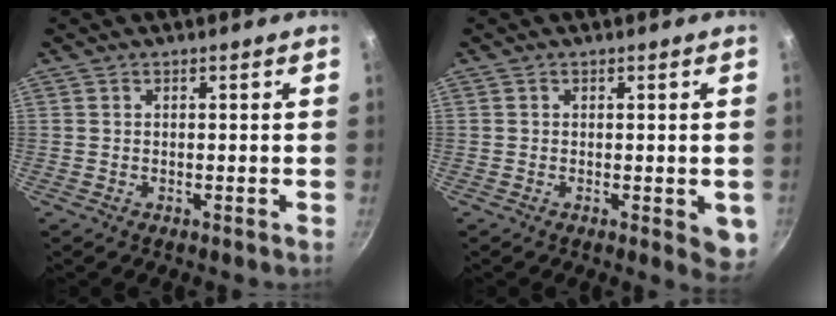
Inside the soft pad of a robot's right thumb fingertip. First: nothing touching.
{"total": 4.4, "force": [-0.8, 1.8, 3.9], "torque": [-0.034, -0.004, -0.011]}